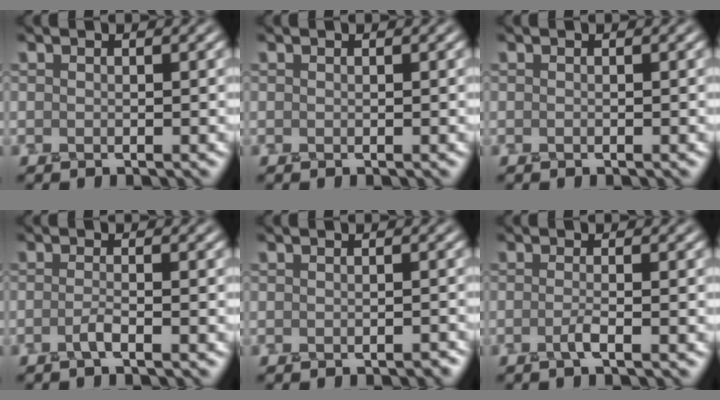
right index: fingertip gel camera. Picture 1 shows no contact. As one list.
[{"total": 0.0}, {"total": 0.0}, {"total": 1.2, "force": [-0.6, 0.3, 1.0], "torque": [-0.015, 0.009, -0.020]}, {"total": 1.0, "force": [-0.9, 0.2, 0.4], "torque": [-0.001, -0.002, -0.016]}, {"total": 1.3, "force": [-0.4, 0.3, 1.2], "torque": [-0.019, 0.005, -0.016]}]